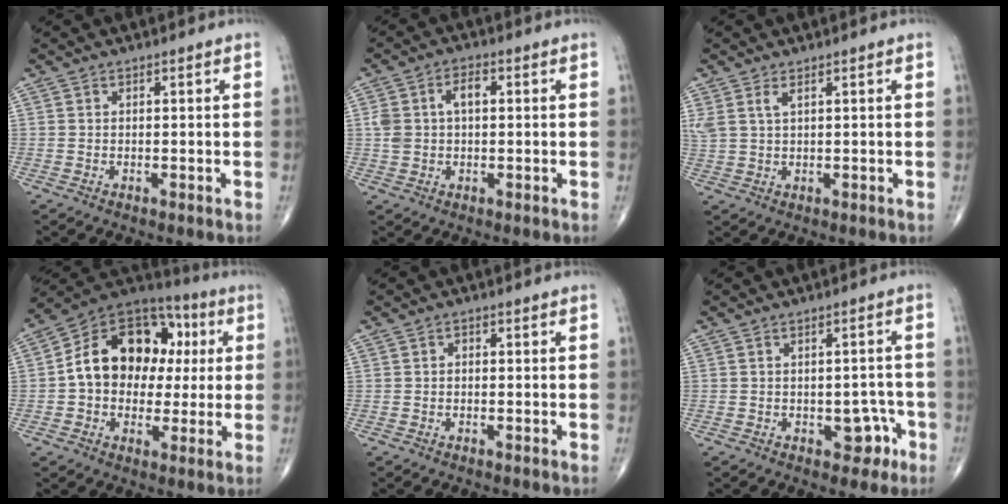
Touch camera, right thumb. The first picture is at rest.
{"total": 6.1, "force": [0.8, 3.7, 4.7], "torque": [-0.096, 0.021, 0.016]}
{"total": 3.1, "force": [1.6, 1.2, 2.4], "torque": [-0.063, 0.007, 0.042]}
{"total": 18.5, "force": [1.8, 13.7, 12.3], "torque": [-0.153, 0.036, 0.020]}
{"total": 0.9, "force": [-0.1, 0.7, 0.5], "torque": [0.001, 0.003, -0.008]}
{"total": 5.0, "force": [-2.2, 3.2, 3.2], "torque": [-0.009, 0.023, -0.025]}